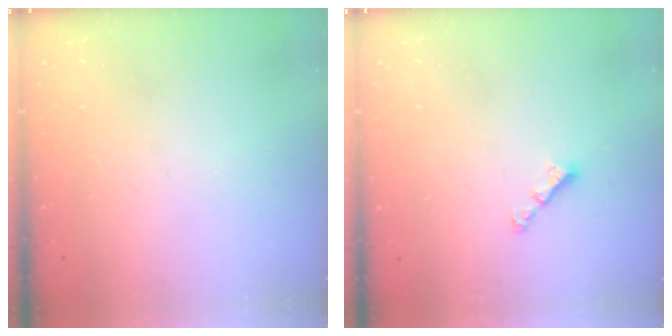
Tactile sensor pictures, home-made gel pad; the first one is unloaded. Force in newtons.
{"total": 3.3, "press": 3.3, "slide": 0.4}